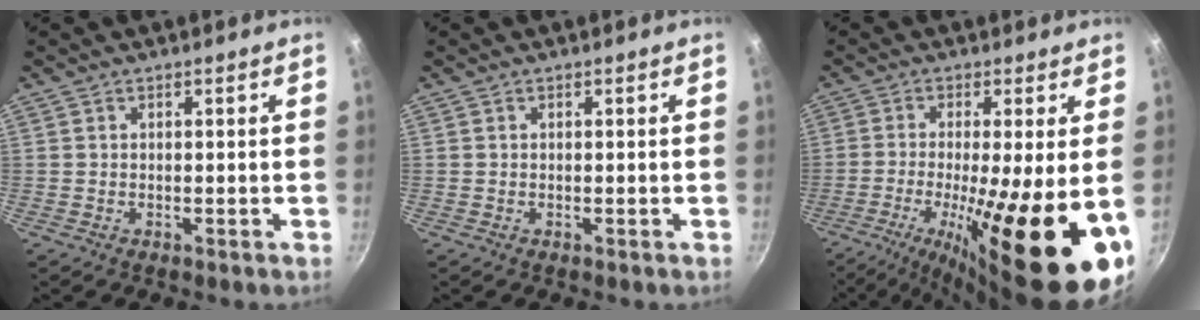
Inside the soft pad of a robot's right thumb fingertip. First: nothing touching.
{"total": 0.0}
{"total": 21.3, "force": [-6.0, 3.9, 20.1], "torque": [-0.317, -0.018, -0.091]}